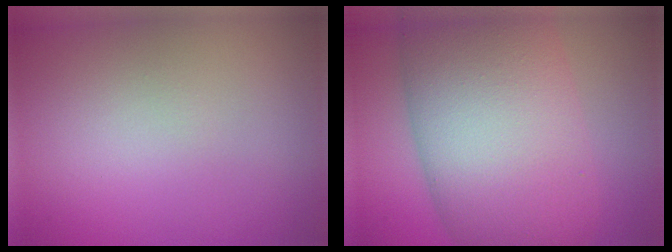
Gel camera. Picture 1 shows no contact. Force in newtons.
{"total": 15.9, "press": 15.9, "slide": 0.8}